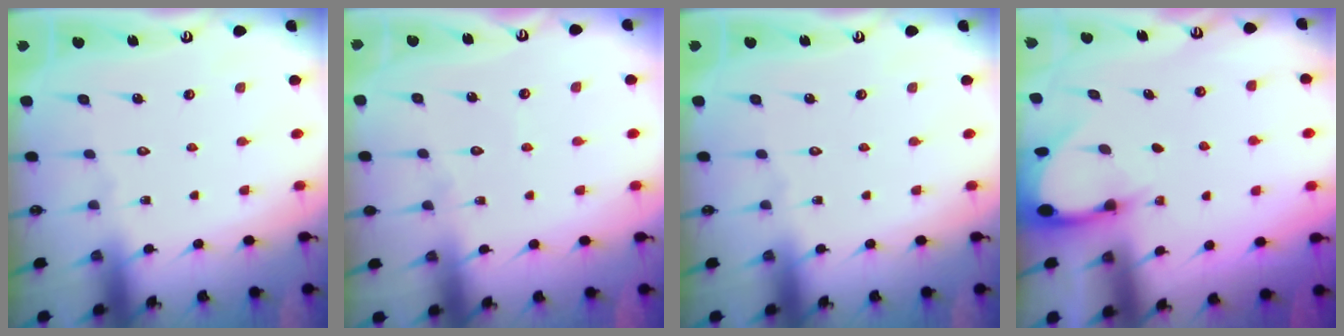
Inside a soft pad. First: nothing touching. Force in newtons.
{"total": 2.7, "press": 2.7, "slide": 0.2}
{"total": 0.0}
{"total": 3.3, "press": 3.3, "slide": 0.2}